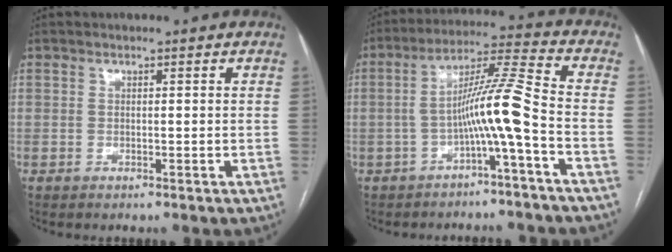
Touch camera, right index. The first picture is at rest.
{"total": 9.3, "force": [-3.1, -1.3, 8.6], "torque": [-0.150, 0.023, -0.055]}